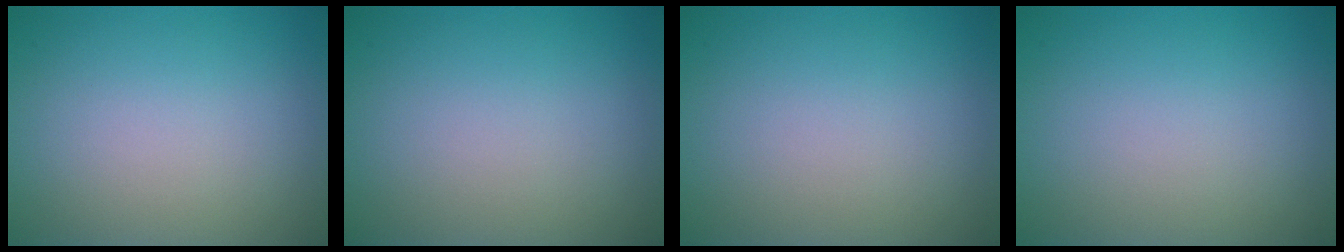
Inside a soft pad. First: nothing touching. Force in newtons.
{"total": 0.0}
{"total": 0.0}
{"total": 0.0}